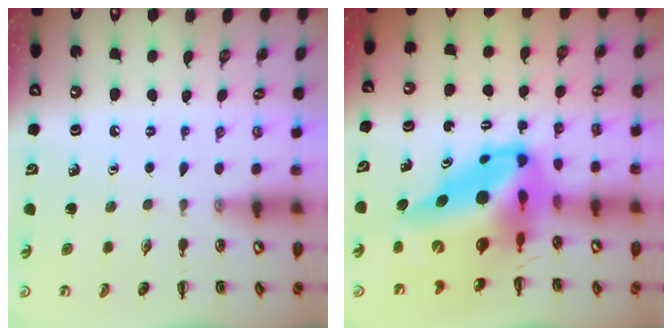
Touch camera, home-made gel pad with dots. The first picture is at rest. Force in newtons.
{"total": 16.4, "press": 15.7, "slide": 4.8}